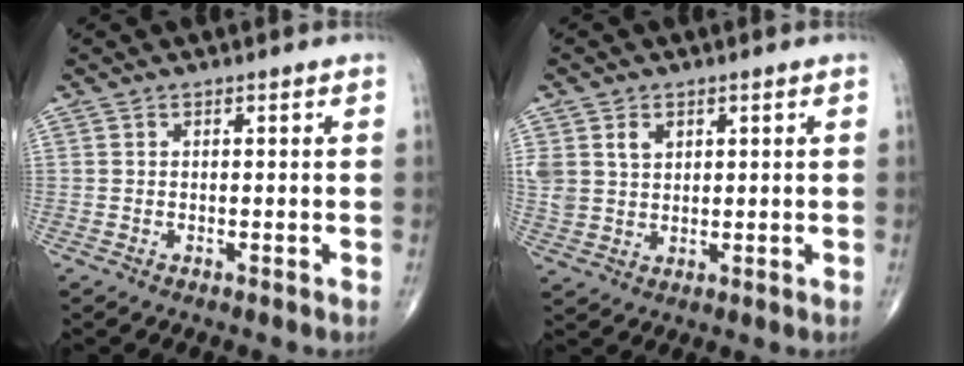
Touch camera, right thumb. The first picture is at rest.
{"total": 6.0, "force": [2.3, 4.5, 3.2], "torque": [-0.053, -0.005, 0.054]}